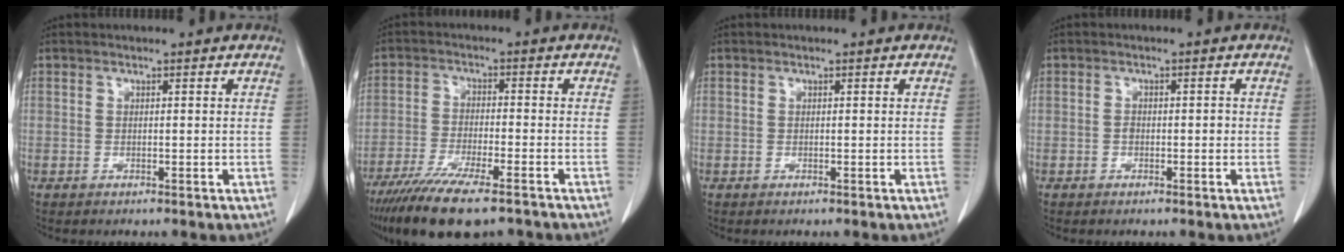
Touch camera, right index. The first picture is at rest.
{"total": 13.8, "force": [-10.5, 2.4, 8.6], "torque": [-0.153, -0.035, -0.174]}
{"total": 0.0}
{"total": 1.5, "force": [-0.3, 0.8, 1.2], "torque": [-0.017, 0.004, -0.004]}